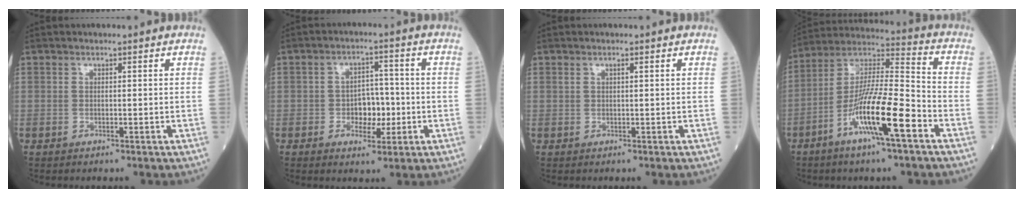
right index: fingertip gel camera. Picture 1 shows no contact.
{"total": 5.3, "force": [-1.3, 3.2, 4.0], "torque": [-0.058, 0.009, -0.016]}
{"total": 0.6, "force": [0.4, 0.1, 0.4], "torque": [-0.011, 0.008, 0.008]}
{"total": 14.7, "force": [-6.7, 1.2, 13.0], "torque": [-0.252, -0.004, -0.121]}